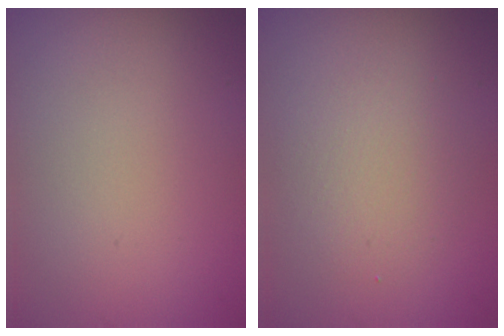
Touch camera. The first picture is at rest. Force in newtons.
{"total": 2.7, "press": 2.7, "slide": 0.2}